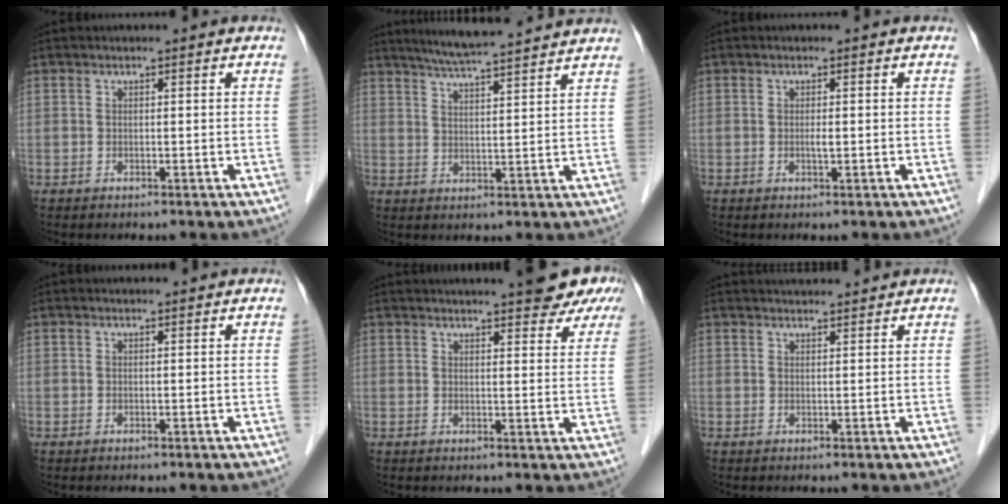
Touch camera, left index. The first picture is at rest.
{"total": 12.5, "force": [11.1, 0.2, 5.6], "torque": [-0.094, 0.021, 0.155]}
{"total": 0.8, "force": [-0.3, 0.2, 0.7], "torque": [-0.015, -0.005, -0.004]}
{"total": 1.2, "force": [1.2, 0.3, 0.2], "torque": [-0.005, 0.012, 0.018]}
{"total": 14.8, "force": [12.3, 3.5, 7.4], "torque": [-0.094, 0.017, 0.137]}
{"total": 4.0, "force": [4.0, 0.2, 0.6], "torque": [-0.009, 0.024, 0.057]}